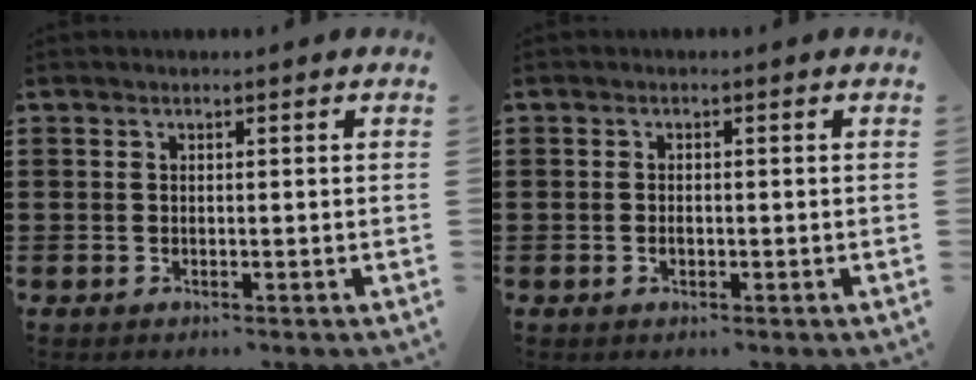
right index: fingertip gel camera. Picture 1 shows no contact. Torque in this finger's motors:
{"motor_torque": [0.93, 1.21, 0.00, -0.01]}